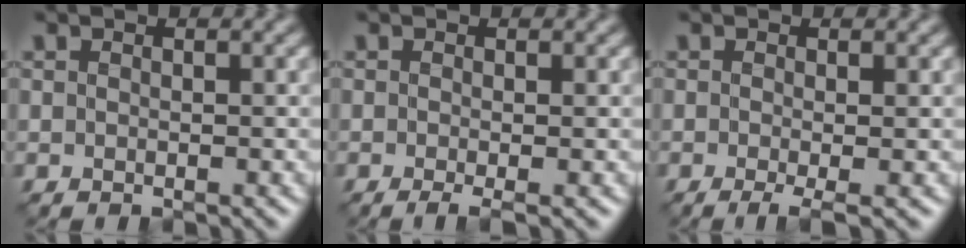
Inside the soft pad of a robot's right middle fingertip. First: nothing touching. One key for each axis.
{"total": 1.4, "fx": -0.6, "fy": 0.2, "fz": 1.2, "tx": -0.023, "ty": -0.011, "tz": -0.014}
{"total": 1.9, "fx": -0.8, "fy": 0.3, "fz": 1.7, "tx": -0.033, "ty": -0.013, "tz": -0.015}